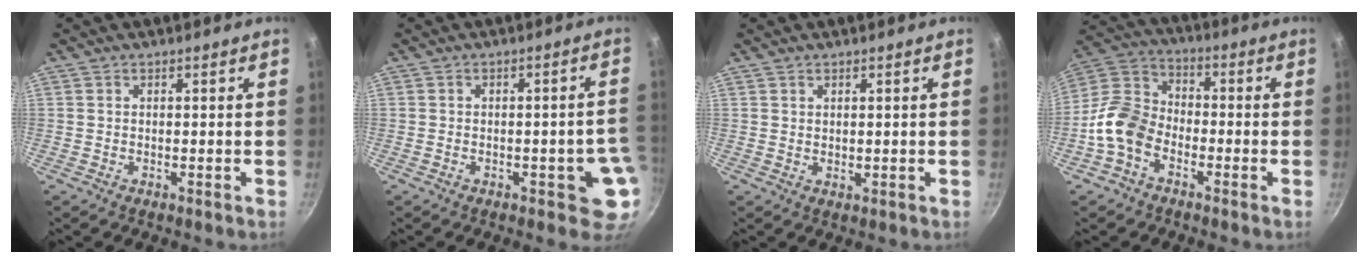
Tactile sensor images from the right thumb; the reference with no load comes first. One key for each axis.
{"total": 6.3, "fx": -1.6, "fy": 2.7, "fz": 5.4, "tx": -0.031, "ty": 0.022, "tz": -0.016}
{"total": 1.0, "fx": 0.9, "fy": 0.4, "fz": 0.3, "tx": 0.003, "ty": -0.010, "tz": 0.015}
{"total": 11.1, "fx": -4.8, "fy": 7.7, "fz": 6.3, "tx": -0.099, "ty": 0.048, "tz": -0.118}